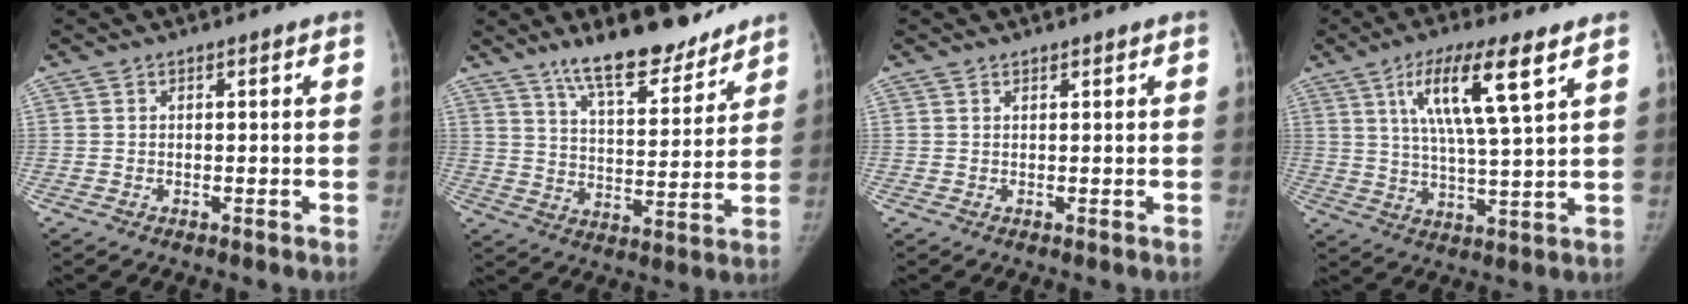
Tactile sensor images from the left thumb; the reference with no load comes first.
{"total": 15.3, "force": [12.1, 4.5, 8.2], "torque": [-0.095, -0.071, 0.198]}
{"total": 0.7, "force": [0.6, 0.2, 0.1], "torque": [-0.001, -0.005, 0.010]}
{"total": 13.5, "force": [6.3, 2.3, 11.7], "torque": [-0.214, -0.023, 0.112]}